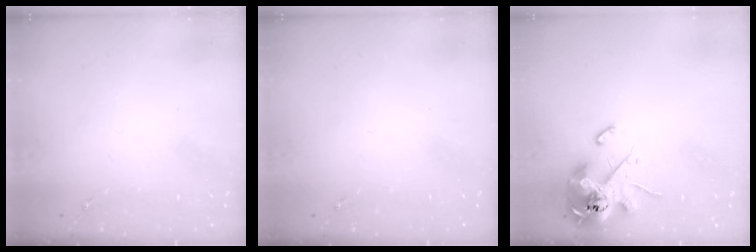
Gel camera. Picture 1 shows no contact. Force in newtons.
{"total": 0.0}
{"total": 13.8, "press": 13.6, "slide": 2.2}